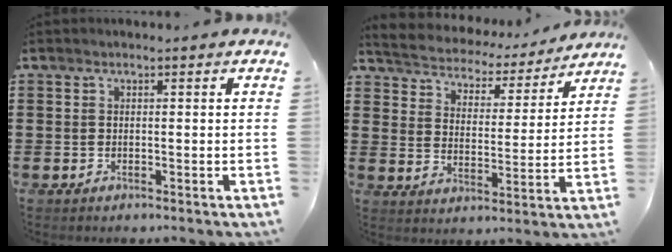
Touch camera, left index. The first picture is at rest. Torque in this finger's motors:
{"motor_torque": [1.07, -1.07, 0.51, 0.08]}